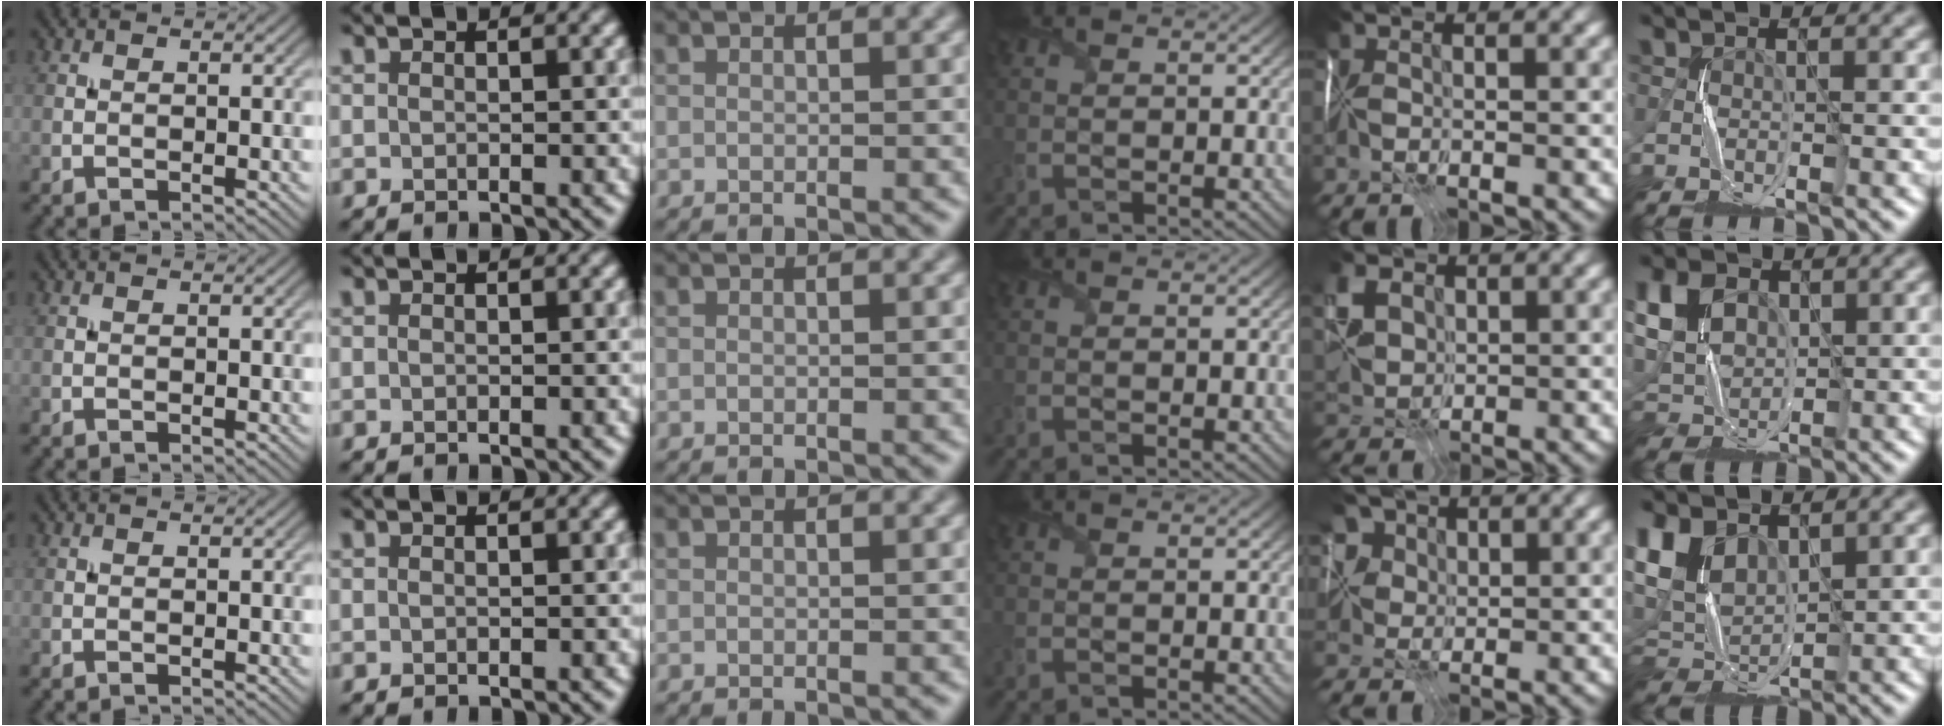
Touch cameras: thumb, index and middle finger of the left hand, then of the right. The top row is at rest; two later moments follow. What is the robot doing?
{"motion": "fold", "object": "shipping label"}